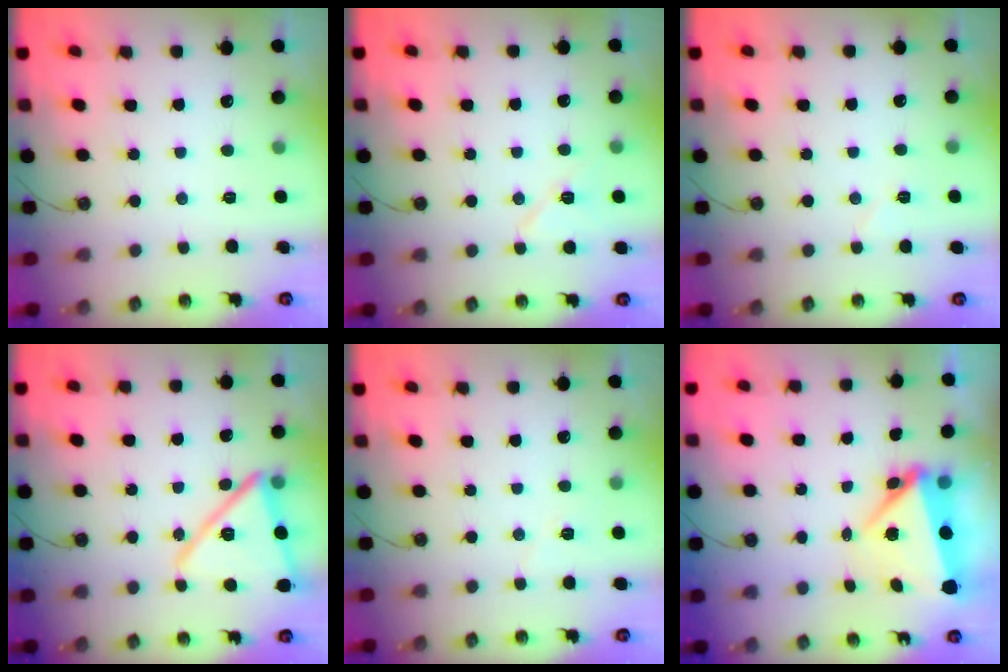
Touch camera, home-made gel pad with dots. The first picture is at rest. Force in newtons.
{"total": 7.5, "press": 7.3, "slide": 1.6}
{"total": 4.1, "press": 3.7, "slide": 1.6}
{"total": 17.3, "press": 17.2, "slide": 1.5}
{"total": 4.3, "press": 3.9, "slide": 2.0}
{"total": 8.9, "press": 6.7, "slide": 5.8}